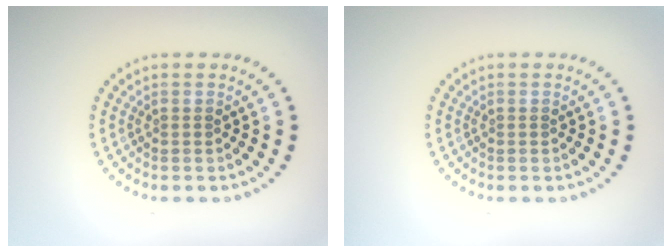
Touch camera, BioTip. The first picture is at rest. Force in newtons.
{"total": 0.0}